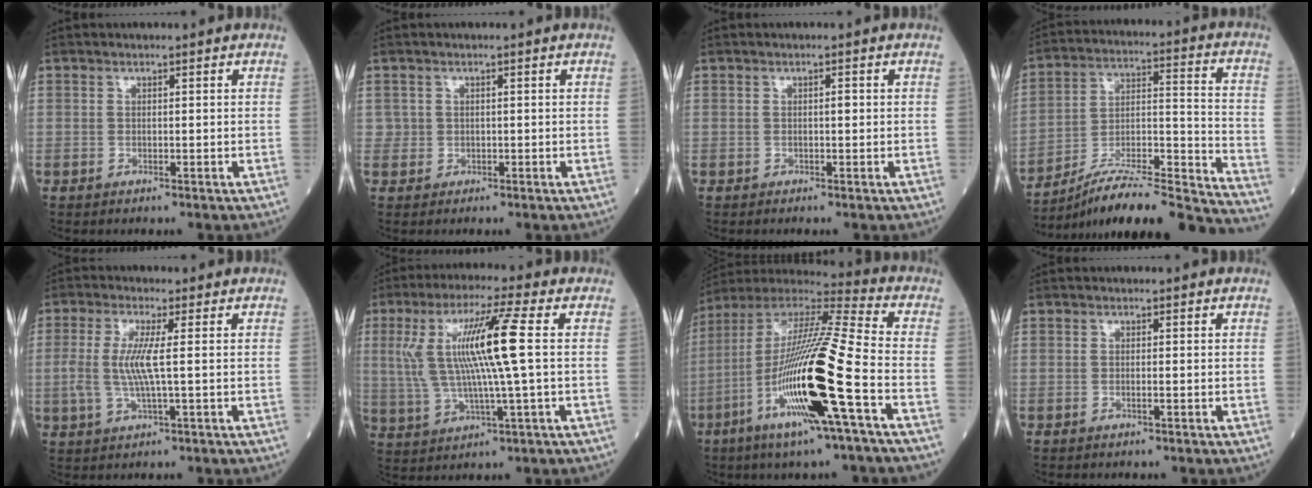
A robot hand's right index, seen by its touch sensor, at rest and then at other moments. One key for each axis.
{"total": 1.1, "fx": 0.2, "fy": 1.1, "fz": 0.0, "tx": 0.011, "ty": 0.003, "tz": 0.000}
{"total": 0.8, "fx": 0.1, "fy": 0.2, "fz": 0.8, "tx": -0.011, "ty": 0.001, "tz": 0.000}
{"total": 24.9, "fx": -22.9, "fy": -0.2, "fz": 9.8, "tx": -0.108, "ty": 0.004, "tz": -0.352}
{"total": 5.8, "fx": 0.2, "fy": 0.4, "fz": 5.8, "tx": -0.133, "ty": -0.002, "tz": 0.002}
{"total": 12.9, "fx": 1.9, "fy": -0.1, "fz": 12.8, "tx": -0.265, "ty": 0.011, "tz": 0.033}
{"total": 22.5, "fx": -7.1, "fy": 0.5, "fz": 21.4, "tx": -0.432, "ty": -0.030, "tz": -0.139}
{"total": 0.8, "fx": -0.3, "fy": -0.1, "fz": 0.7, "tx": -0.015, "ty": -0.001, "tz": -0.005}